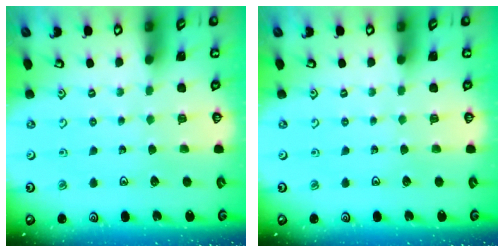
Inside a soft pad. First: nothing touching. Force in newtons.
{"total": 0.0}